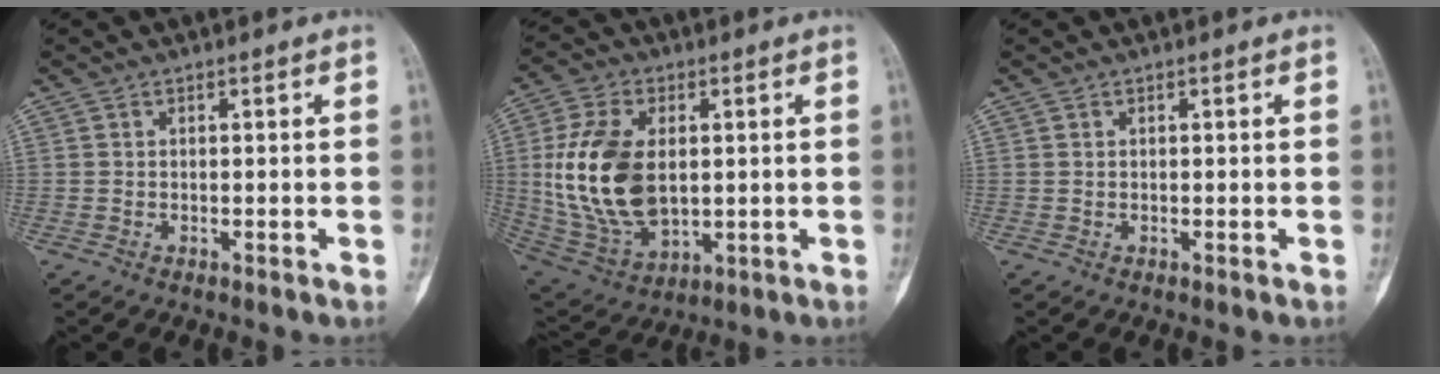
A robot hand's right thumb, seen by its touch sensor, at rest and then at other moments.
{"total": 18.5, "force": [1.4, 11.2, 14.6], "torque": [-0.287, -0.011, 0.042]}
{"total": 0.0}